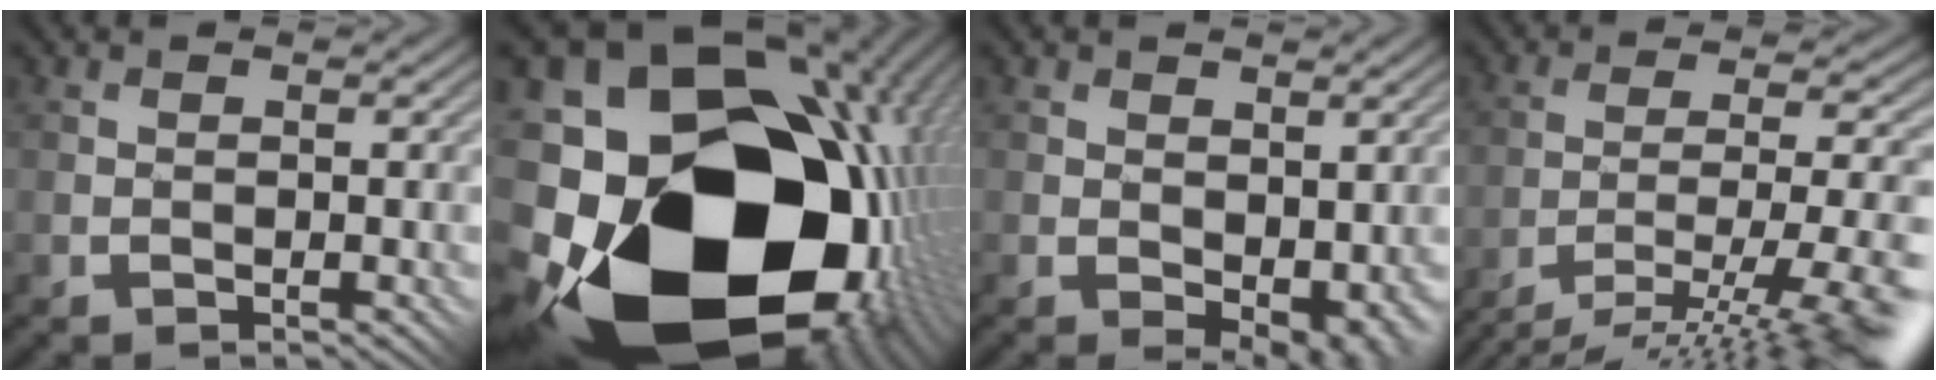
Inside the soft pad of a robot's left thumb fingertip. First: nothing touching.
{"total": 22.9, "force": [-6.1, 16.5, 14.7], "torque": [-0.263, -0.039, -0.094]}
{"total": 3.6, "force": [0.2, 2.3, 2.7], "torque": [-0.051, -0.014, 0.013]}
{"total": 15.3, "force": [-12.2, 1.9, 9.1], "torque": [-0.136, 0.012, -0.184]}